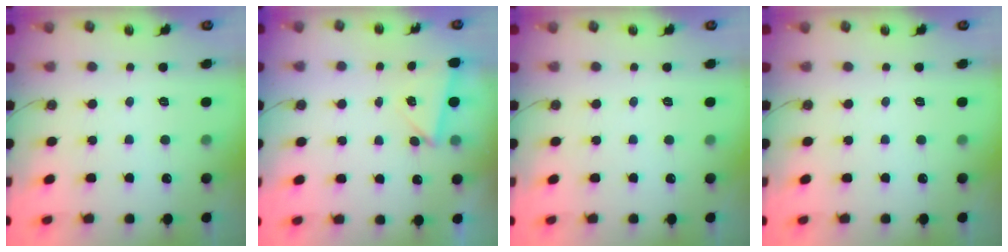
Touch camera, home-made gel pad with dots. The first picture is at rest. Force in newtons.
{"total": 2.9, "press": 2.8, "slide": 0.6}
{"total": 0.0}
{"total": 0.0}